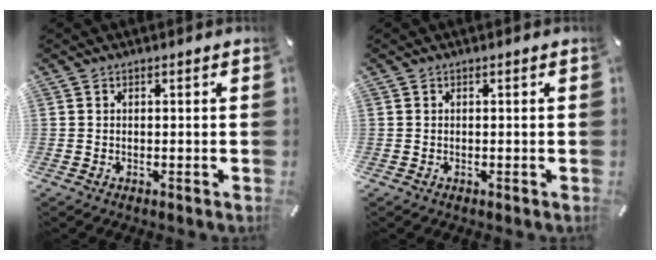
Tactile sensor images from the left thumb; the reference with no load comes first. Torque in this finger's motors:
{"motor_torque": [0.00, 0.00, -0.02, 0.03, 0.00]}